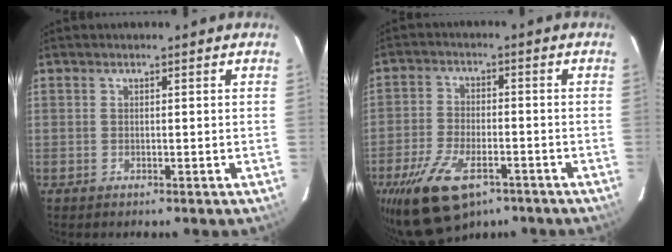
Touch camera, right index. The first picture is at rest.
{"total": 12.9, "force": [-8.0, 6.1, 7.9], "torque": [-0.176, -0.021, -0.143]}